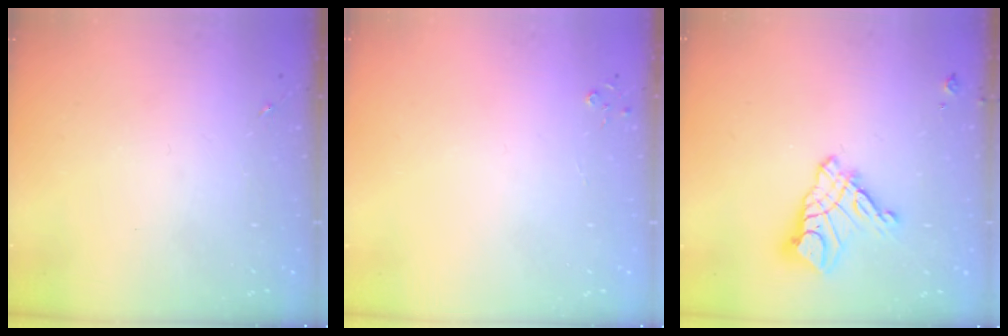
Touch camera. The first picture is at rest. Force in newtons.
{"total": 2.7, "press": 2.7, "slide": 0.3}
{"total": 12.6, "press": 12.5, "slide": 1.1}